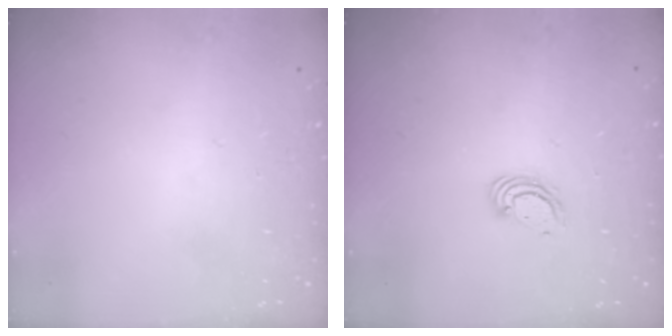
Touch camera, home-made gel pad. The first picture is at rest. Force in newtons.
{"total": 3.8, "press": 3.8, "slide": 0.1}